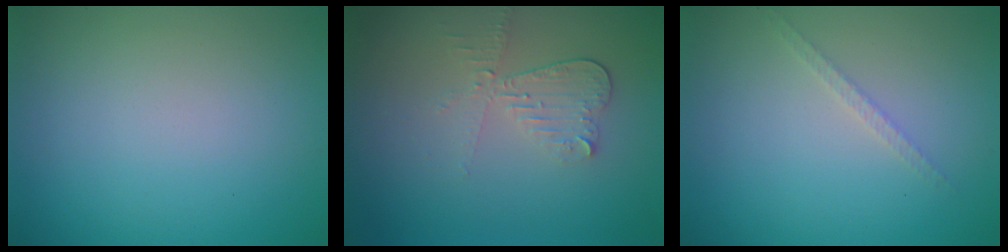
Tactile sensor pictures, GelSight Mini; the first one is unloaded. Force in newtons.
{"total": 2.8, "press": 2.5, "slide": 1.3}
{"total": 1.1, "press": 1.1, "slide": 0.2}